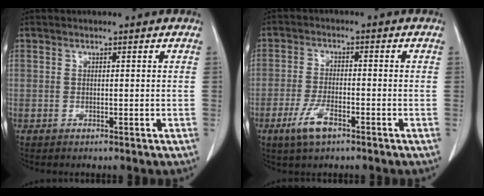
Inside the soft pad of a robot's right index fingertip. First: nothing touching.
{"total": 5.4, "force": [-3.2, 1.6, 4.0], "torque": [-0.086, -0.005, -0.057]}